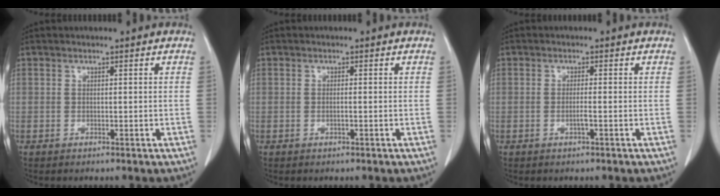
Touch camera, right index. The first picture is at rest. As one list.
[{"total": 0.6, "force": [-0.2, 0.0, 0.6], "torque": [-0.014, 0.000, -0.003]}, {"total": 1.4, "force": [-0.5, -0.1, 1.3], "torque": [-0.028, -0.002, -0.009]}]